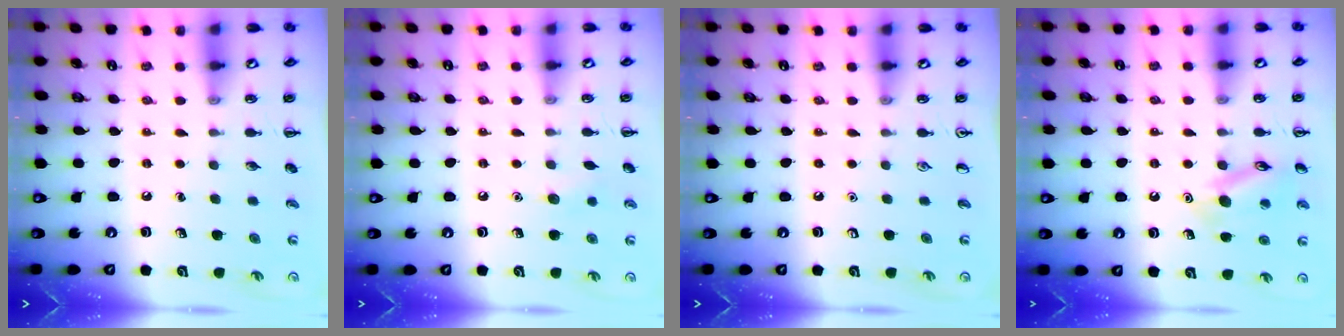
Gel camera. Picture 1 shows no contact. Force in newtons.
{"total": 4.9, "press": 4.7, "slide": 1.4}
{"total": 0.0}
{"total": 12.5, "press": 12.5, "slide": 1.1}